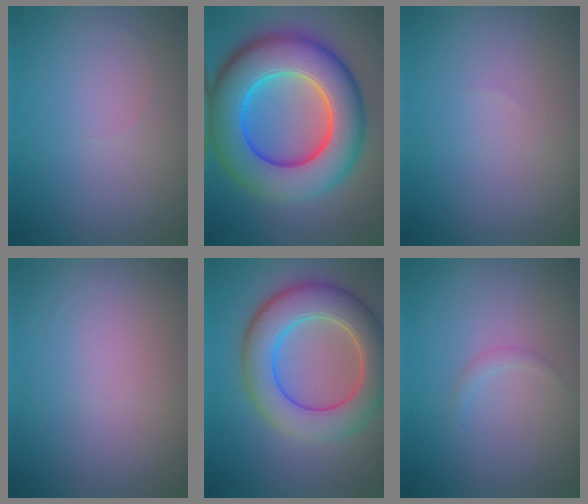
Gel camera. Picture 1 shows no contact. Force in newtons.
{"total": 12.8, "press": 12.8, "slide": 0.3}
{"total": 0.0}
{"total": 0.0}
{"total": 7.9, "press": 7.9, "slide": 0.6}
{"total": 0.7, "press": 0.7, "slide": 0.1}